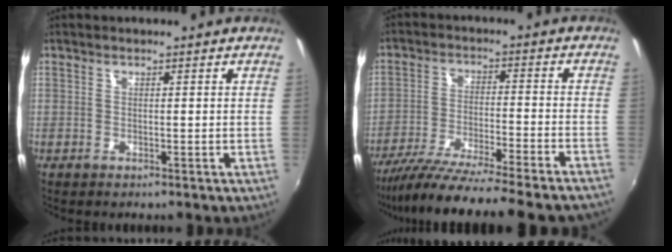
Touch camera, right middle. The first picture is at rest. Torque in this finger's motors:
{"motor_torque": [1.11, -1.02, 0.45, 0.14]}